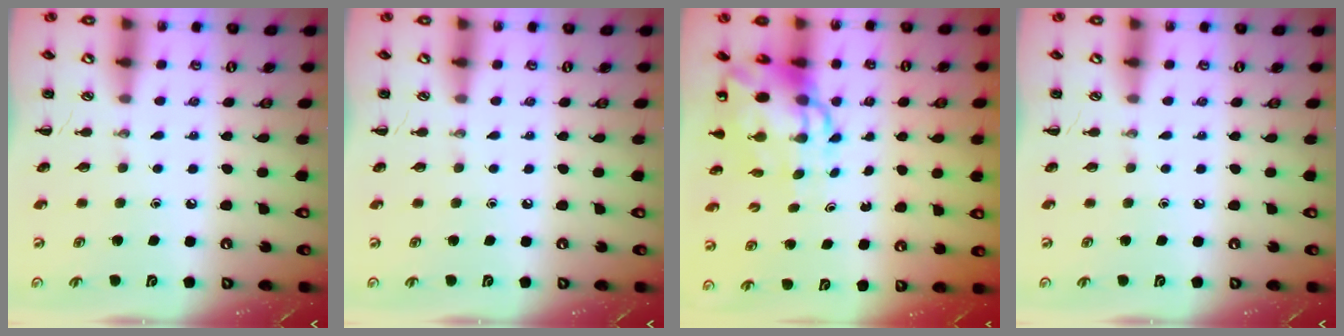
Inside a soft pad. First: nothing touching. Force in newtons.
{"total": 0.0}
{"total": 10.1, "press": 9.7, "slide": 2.7}
{"total": 0.0}